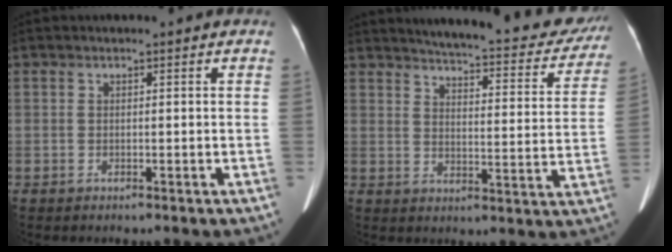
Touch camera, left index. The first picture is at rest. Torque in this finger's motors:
{"motor_torque": [0.83, -1.31, 0.15, 0.08]}